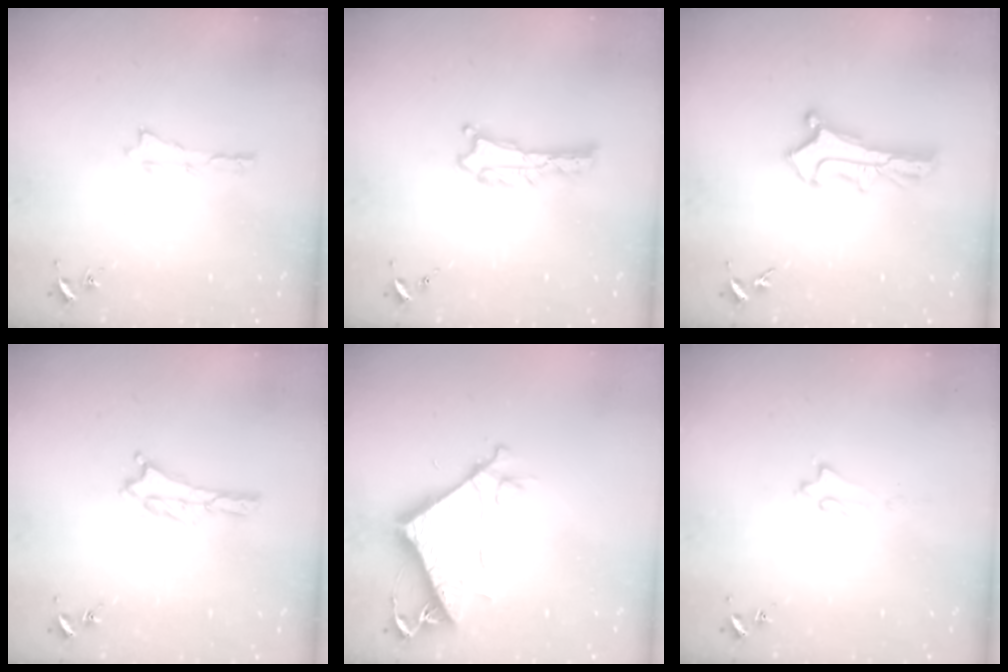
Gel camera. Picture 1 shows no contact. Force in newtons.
{"total": 0.6, "press": 0.6, "slide": 0.1}
{"total": 2.9, "press": 2.9, "slide": 0.3}
{"total": 1.2, "press": 1.1, "slide": 0.2}
{"total": 9.5, "press": 9.5, "slide": 0.4}
{"total": 1.6, "press": 1.6, "slide": 0.2}